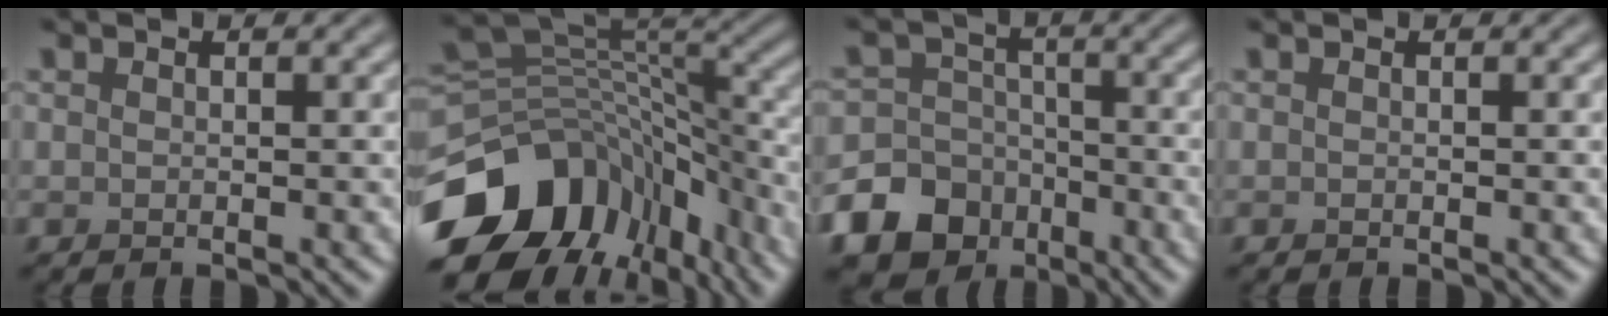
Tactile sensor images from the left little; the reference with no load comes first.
{"total": 13.4, "force": [-6.6, 9.4, 6.8], "torque": [-0.139, 0.004, -0.114]}
{"total": 13.4, "force": [-7.2, 10.9, 2.9], "torque": [-0.074, -0.058, -0.137]}
{"total": 0.0}